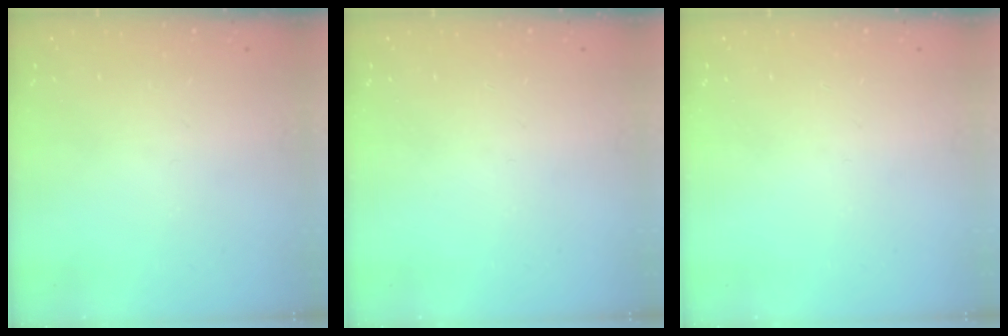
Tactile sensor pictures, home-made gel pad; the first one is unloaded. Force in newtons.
{"total": 0.0}
{"total": 0.0}